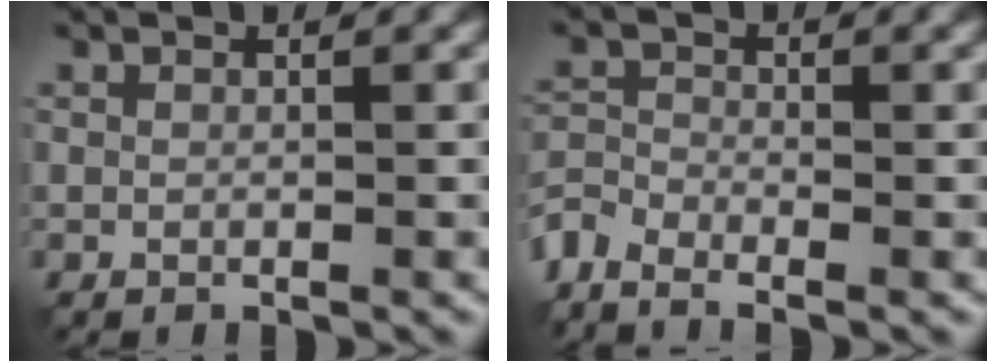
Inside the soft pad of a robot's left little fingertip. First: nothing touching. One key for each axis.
{"total": 3.2, "fx": -2.6, "fy": 1.2, "fz": 1.3, "tx": -0.031, "ty": -0.008, "tz": -0.068}